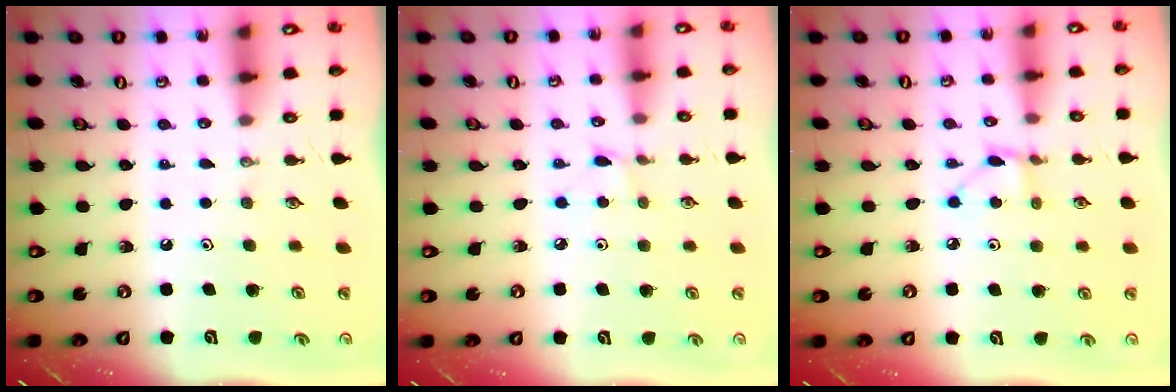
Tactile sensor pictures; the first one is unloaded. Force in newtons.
{"total": 2.4, "press": 2.4, "slide": 0.3}
{"total": 3.2, "press": 3.1, "slide": 0.4}